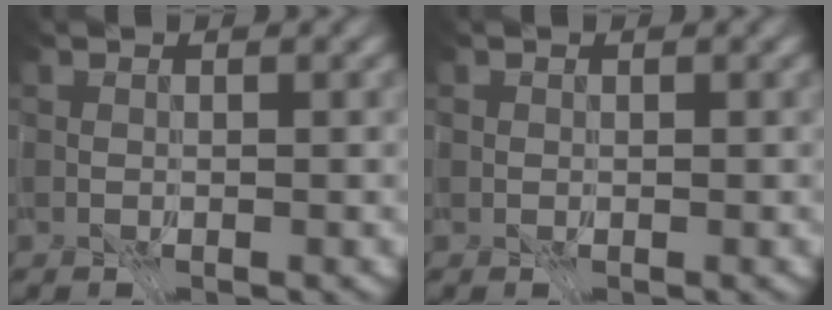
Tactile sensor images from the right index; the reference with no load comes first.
{"total": 1.1, "force": [0.5, 0.9, 0.5], "torque": [-0.007, 0.004, 0.001]}